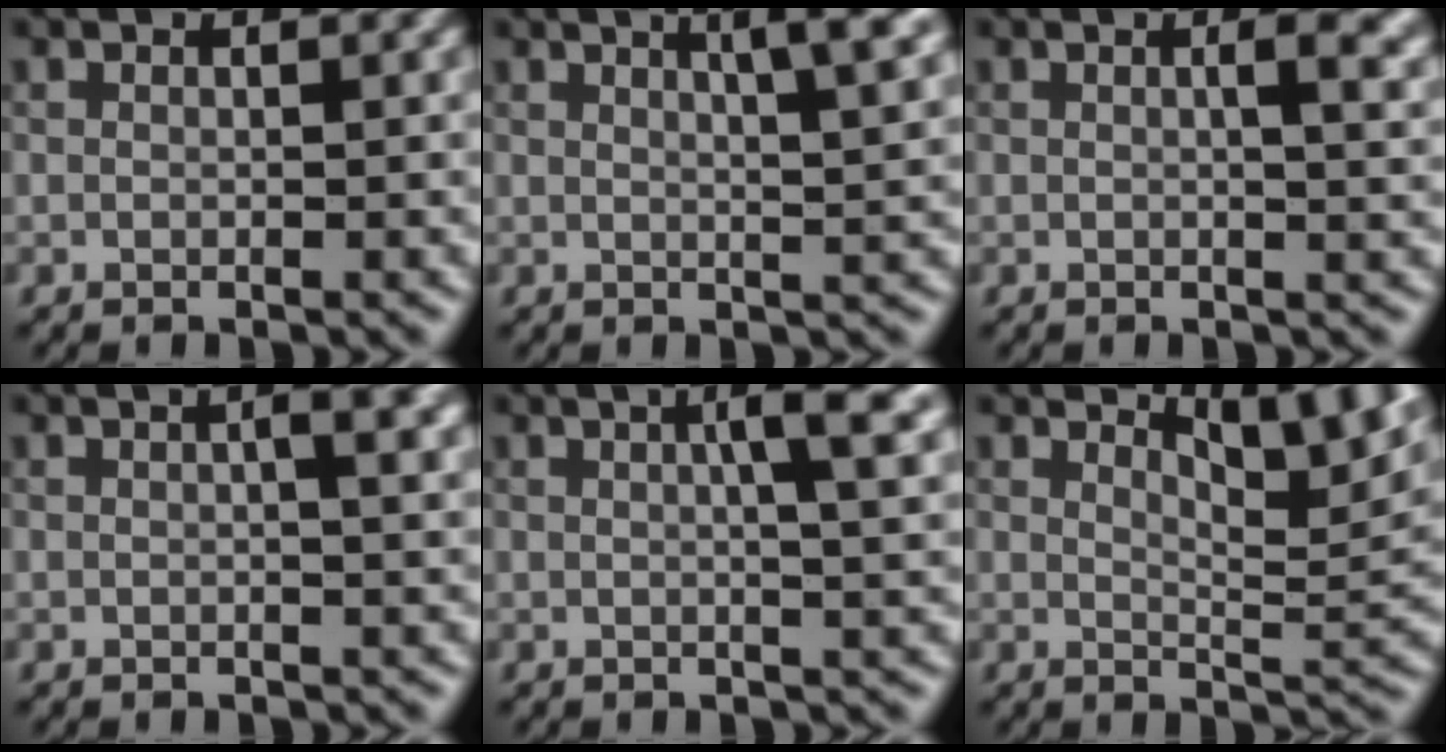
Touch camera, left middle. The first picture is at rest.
{"total": 4.9, "force": [2.4, 1.1, 4.2], "torque": [-0.042, 0.012, 0.026]}
{"total": 3.8, "force": [0.8, 1.3, 3.5], "torque": [-0.034, 0.010, 0.008]}
{"total": 4.1, "force": [1.2, 1.5, 3.7], "torque": [-0.031, 0.013, 0.001]}
{"total": 5.3, "force": [1.5, 1.1, 4.9], "torque": [-0.058, 0.014, 0.017]}
{"total": 6.5, "force": [4.2, 1.8, 4.7], "torque": [-0.059, 0.000, 0.065]}